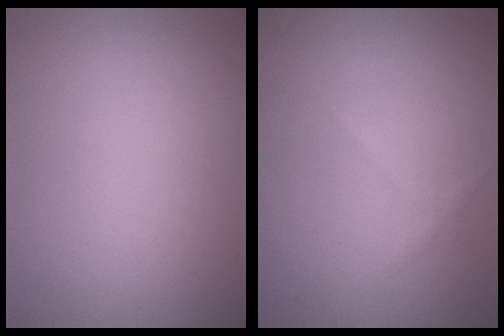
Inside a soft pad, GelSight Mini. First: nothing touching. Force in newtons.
{"total": 0.7, "press": 0.7, "slide": 0.1}